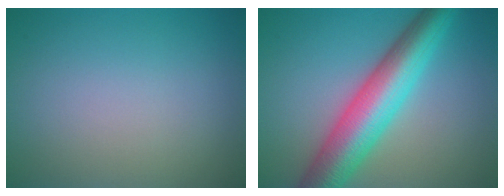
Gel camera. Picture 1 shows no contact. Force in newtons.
{"total": 9.0, "press": 9.0, "slide": 0.2}